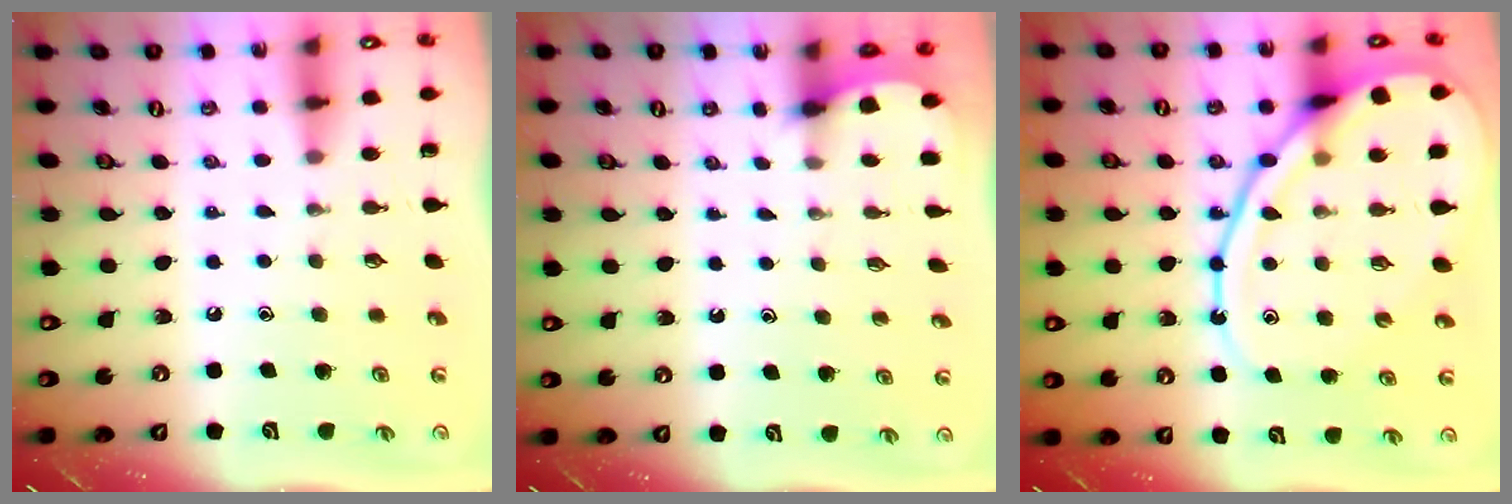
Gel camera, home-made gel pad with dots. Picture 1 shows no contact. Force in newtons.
{"total": 1.0, "press": 0.9, "slide": 0.1}
{"total": 16.5, "press": 16.4, "slide": 1.5}